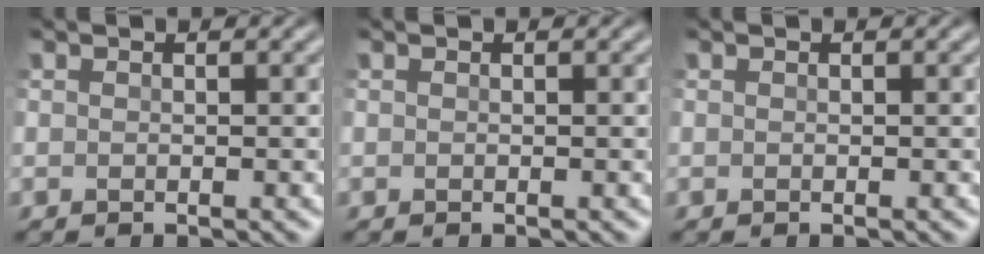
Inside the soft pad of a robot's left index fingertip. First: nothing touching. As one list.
[{"total": 0.0}, {"total": 0.0}]